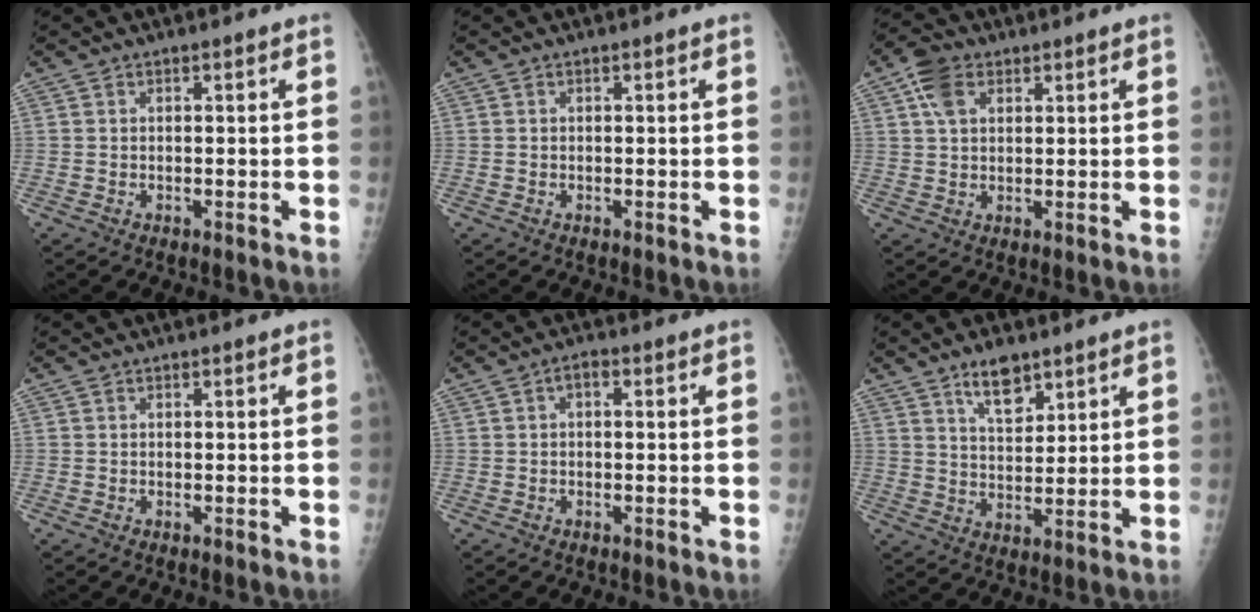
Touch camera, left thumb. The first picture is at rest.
{"total": 0.0}
{"total": 5.8, "force": [2.4, 3.8, 3.6], "torque": [-0.058, 0.004, 0.043]}
{"total": 0.0}
{"total": 1.8, "force": [0.1, 1.0, 1.5], "torque": [-0.016, 0.007, -0.006]}
{"total": 7.2, "force": [4.8, 3.3, 4.2], "torque": [-0.049, -0.032, 0.085]}